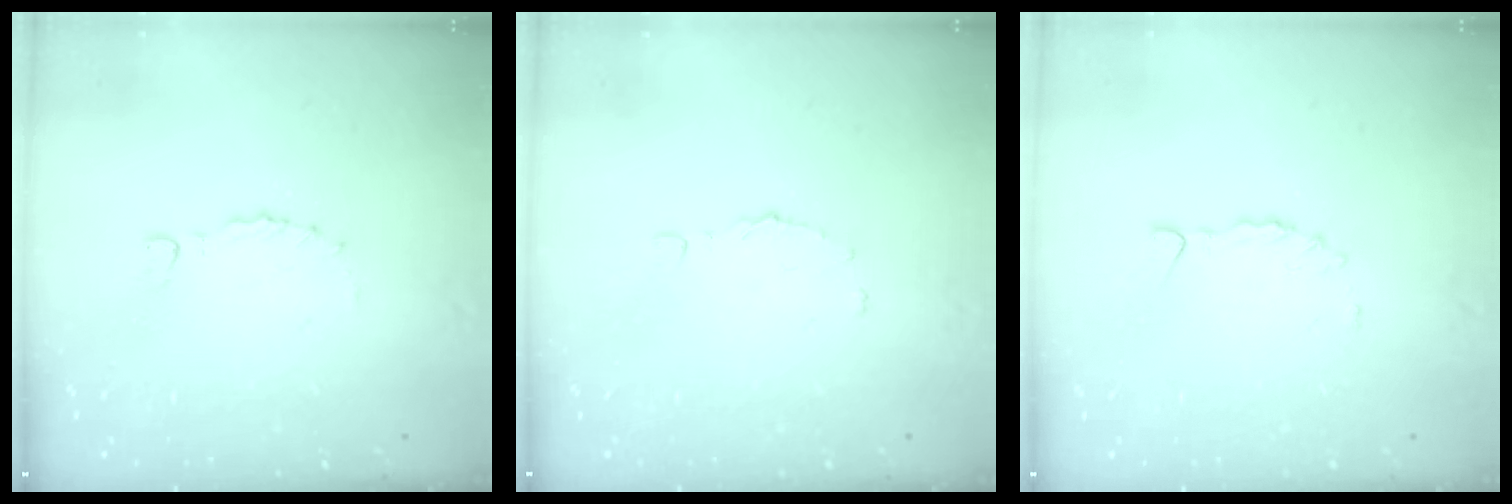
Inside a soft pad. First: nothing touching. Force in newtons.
{"total": 5.3, "press": 5.3, "slide": 0.5}
{"total": 2.3, "press": 2.3, "slide": 0.2}